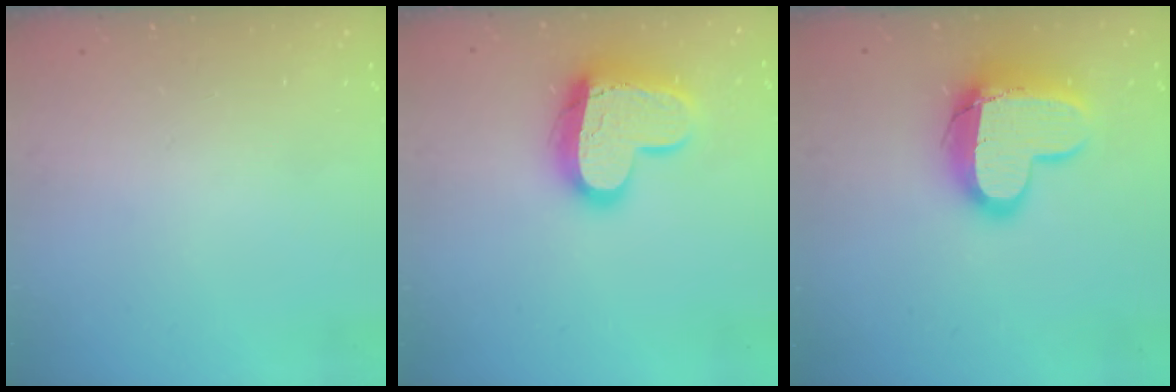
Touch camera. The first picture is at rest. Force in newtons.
{"total": 16.2, "press": 16.1, "slide": 1.4}
{"total": 15.4, "press": 15.4, "slide": 1.1}